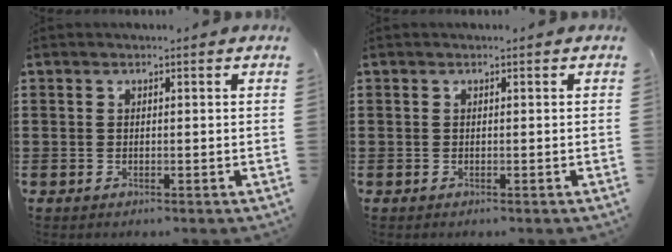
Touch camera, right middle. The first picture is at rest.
{"total": 0.0}